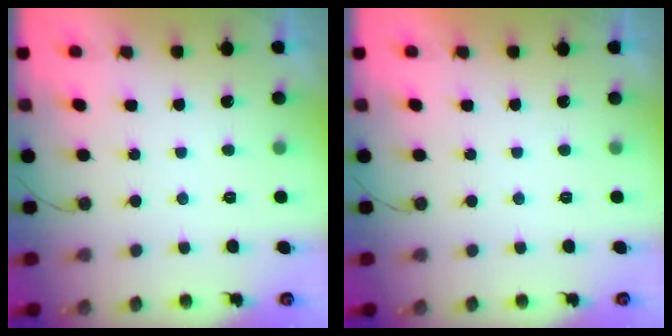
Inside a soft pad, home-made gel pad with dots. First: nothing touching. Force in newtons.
{"total": 1.8, "press": 1.8, "slide": 0.0}